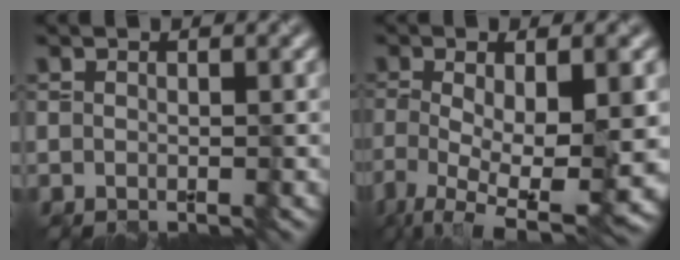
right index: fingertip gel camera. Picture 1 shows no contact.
{"total": 10.5, "force": [-3.6, 3.4, 9.3], "torque": [-0.163, -0.023, -0.058]}